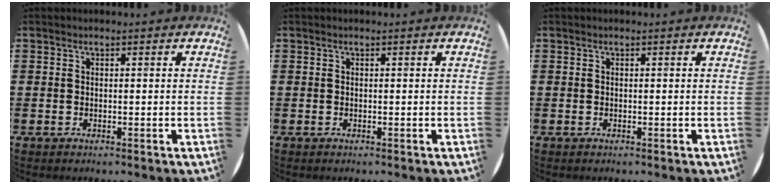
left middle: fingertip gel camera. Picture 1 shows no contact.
{"total": 0.0}
{"total": 0.0}